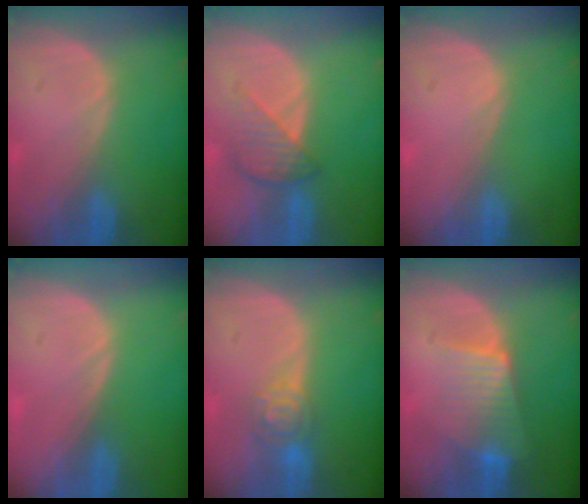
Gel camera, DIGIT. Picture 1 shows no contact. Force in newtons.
{"total": 4.5, "press": 4.2, "slide": 1.7}
{"total": 0.0}
{"total": 0.0}
{"total": 4.6, "press": 4.0, "slide": 2.3}
{"total": 6.7, "press": 6.2, "slide": 2.5}